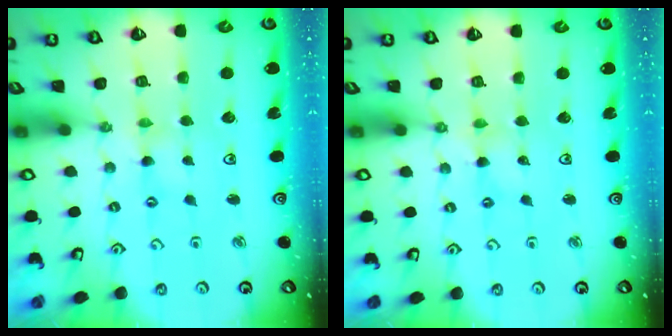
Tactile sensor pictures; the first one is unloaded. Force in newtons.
{"total": 1.1, "press": 1.1, "slide": 0.2}